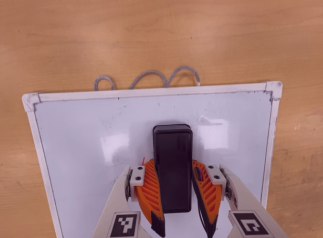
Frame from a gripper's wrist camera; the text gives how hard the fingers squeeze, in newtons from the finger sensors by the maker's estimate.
{"total": 13.6, "left": 13.4, "right": 13.8}